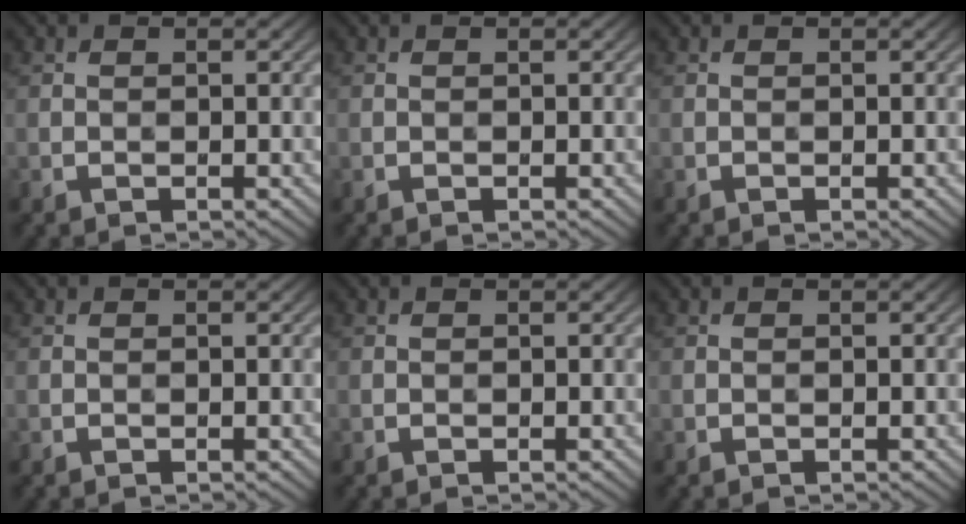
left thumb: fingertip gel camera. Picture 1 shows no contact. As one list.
[{"total": 0.0}, {"total": 0.0}, {"total": 0.0}, {"total": 0.0}, {"total": 0.0}]